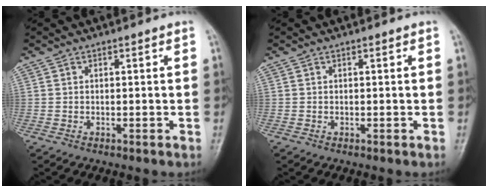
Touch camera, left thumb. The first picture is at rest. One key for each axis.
{"total": 0.0}